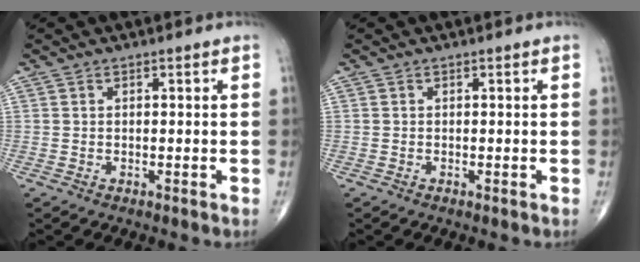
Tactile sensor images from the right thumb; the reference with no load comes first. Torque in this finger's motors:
{"motor_torque": [0.22, 0.05, -0.19, -0.38, 0.03]}